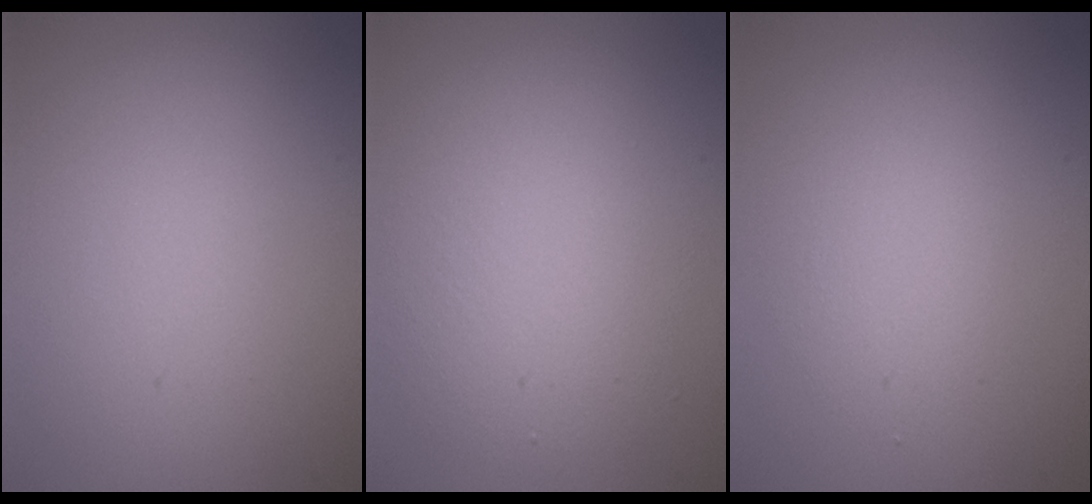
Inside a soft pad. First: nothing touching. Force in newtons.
{"total": 4.5, "press": 4.5, "slide": 0.5}
{"total": 1.7, "press": 1.7, "slide": 0.2}